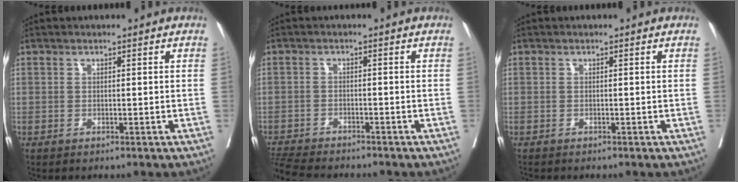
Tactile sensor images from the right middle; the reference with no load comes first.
{"total": 8.8, "force": [-8.1, 1.1, 3.1], "torque": [-0.050, -0.013, -0.132]}
{"total": 0.6, "force": [-0.6, 0.1, 0.1], "torque": [-0.001, -0.001, -0.012]}